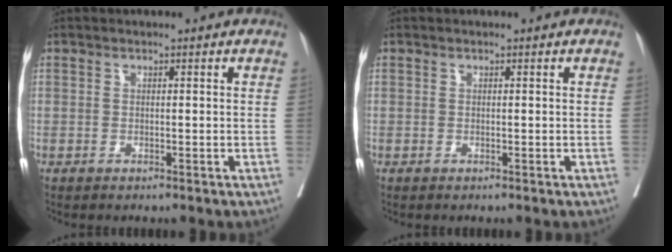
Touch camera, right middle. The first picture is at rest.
{"total": 0.0}